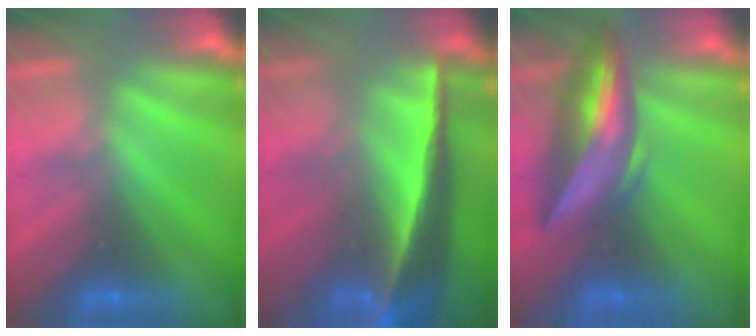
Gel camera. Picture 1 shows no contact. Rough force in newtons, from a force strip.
{"total": 7.4}
{"total": 6.3}